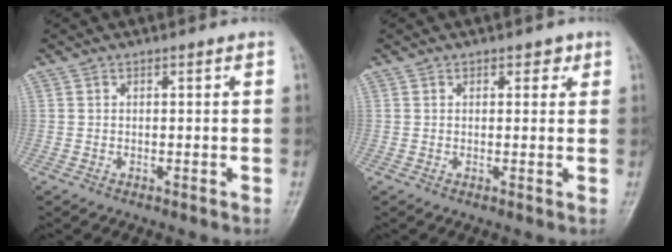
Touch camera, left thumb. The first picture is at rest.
{"total": 2.1, "force": [1.2, 1.4, 1.1], "torque": [0.004, -0.003, 0.012]}